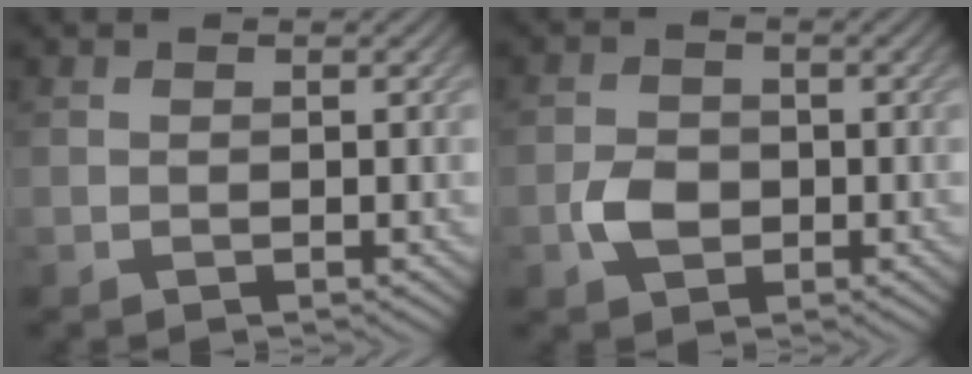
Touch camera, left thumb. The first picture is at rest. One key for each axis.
{"total": 3.2, "fx": -1.0, "fy": 2.4, "fz": 1.9, "tx": -0.038, "ty": -0.002, "tz": -0.023}